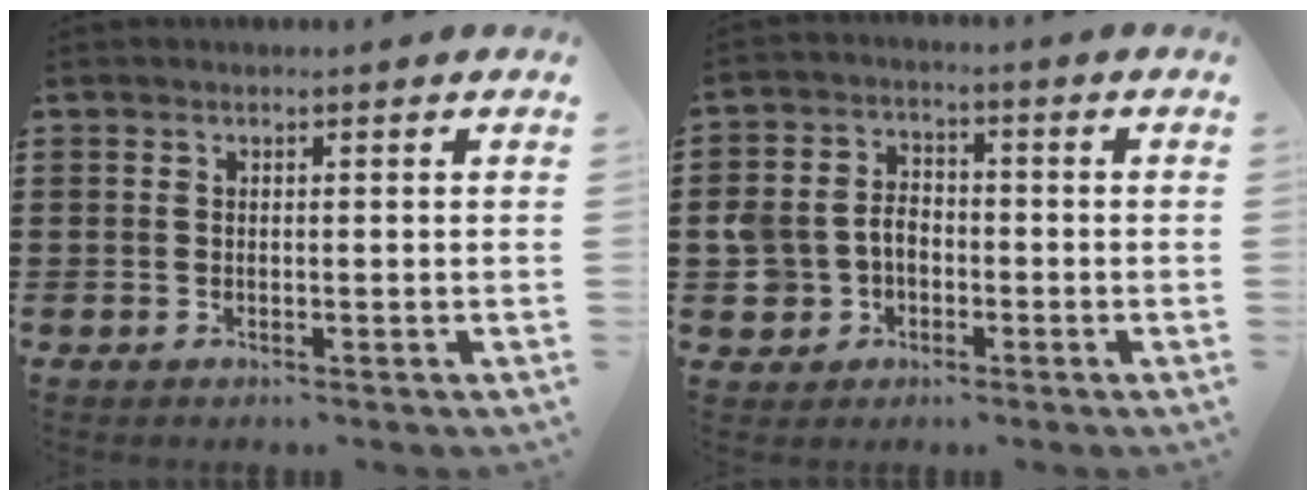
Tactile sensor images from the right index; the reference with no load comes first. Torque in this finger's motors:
{"motor_torque": [0.25, -0.05, 0.18, 0.09]}